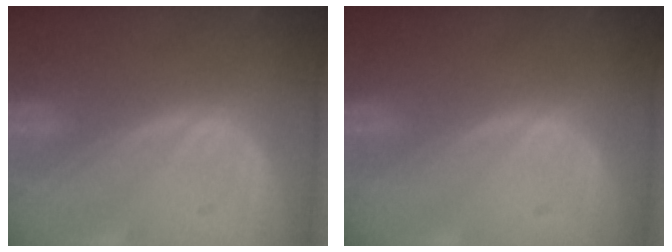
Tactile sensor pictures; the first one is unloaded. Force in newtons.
{"total": 0.0}